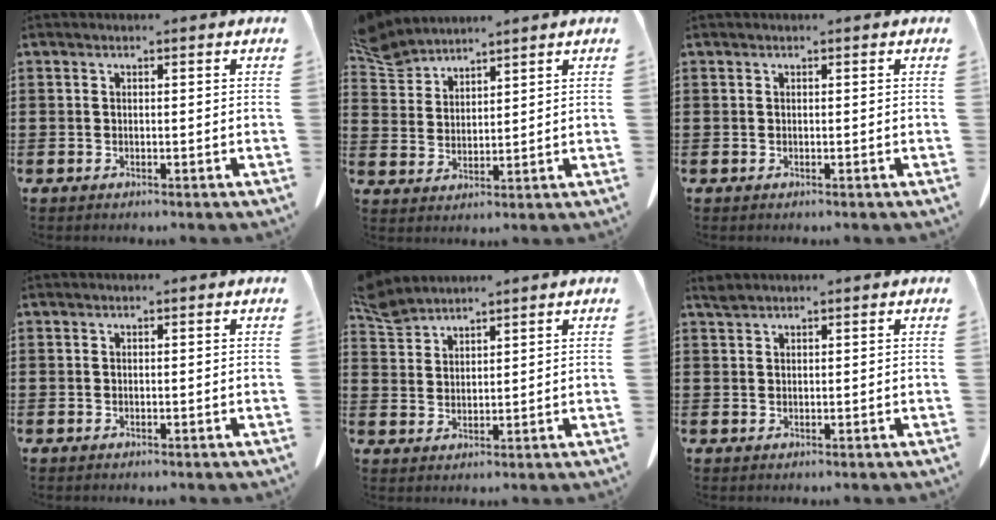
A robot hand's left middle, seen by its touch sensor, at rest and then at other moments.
{"total": 4.4, "force": [4.1, 1.4, 0.8], "torque": [-0.033, -0.008, 0.078]}
{"total": 0.0}
{"total": 0.0}
{"total": 3.8, "force": [3.6, 1.1, 0.7], "torque": [-0.028, -0.007, 0.069]}
{"total": 1.1, "force": [1.0, 0.2, 0.3], "torque": [-0.009, -0.001, 0.020]}